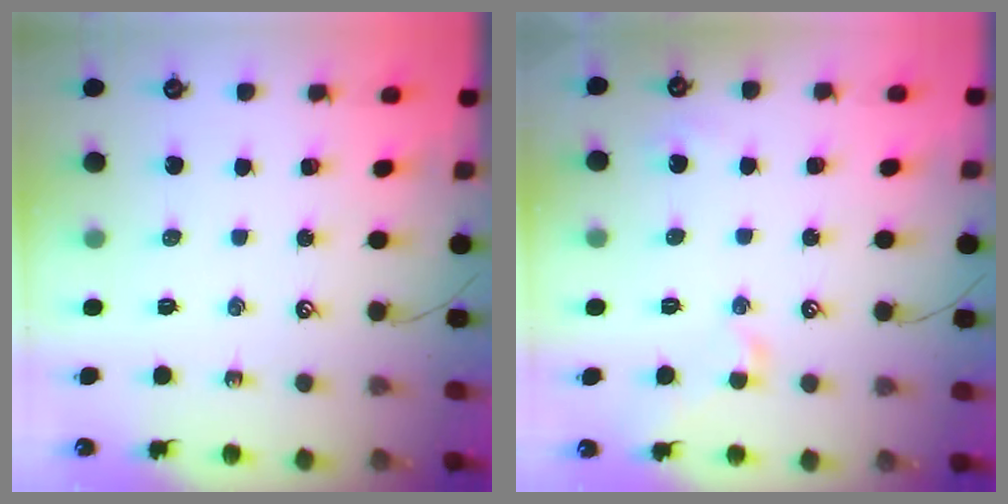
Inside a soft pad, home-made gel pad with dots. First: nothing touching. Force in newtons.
{"total": 1.7, "press": 1.6, "slide": 0.6}